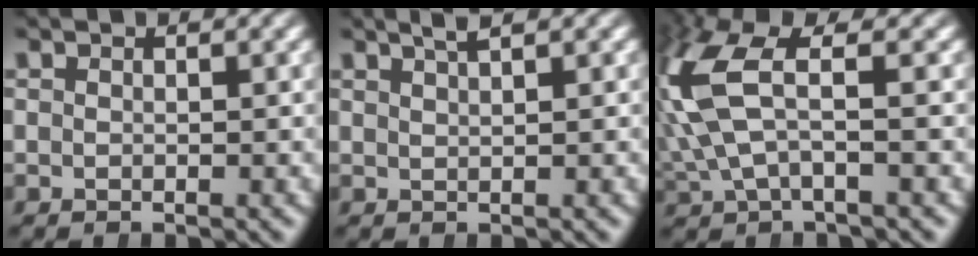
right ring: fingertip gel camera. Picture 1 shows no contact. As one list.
[{"total": 2.4, "force": [1.9, 0.1, 1.4], "torque": [-0.010, 0.016, 0.030]}, {"total": 8.7, "force": [1.6, 5.0, 6.9], "torque": [-0.168, 0.016, 0.024]}]